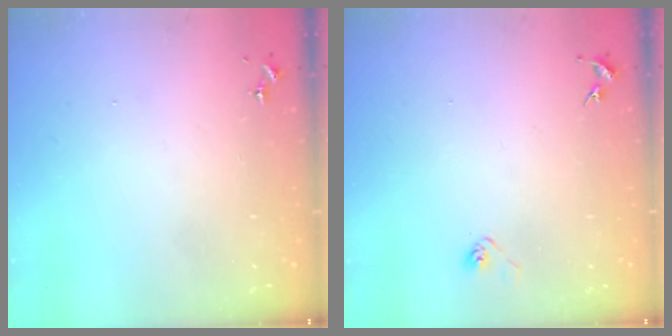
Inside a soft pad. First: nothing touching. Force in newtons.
{"total": 3.8, "press": 3.7, "slide": 1.0}